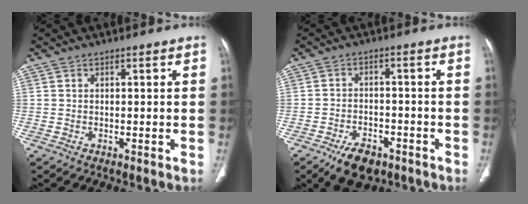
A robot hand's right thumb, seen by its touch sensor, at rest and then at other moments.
{"total": 7.8, "force": [-4.9, 4.3, 4.2], "torque": [-0.060, 0.020, -0.075]}